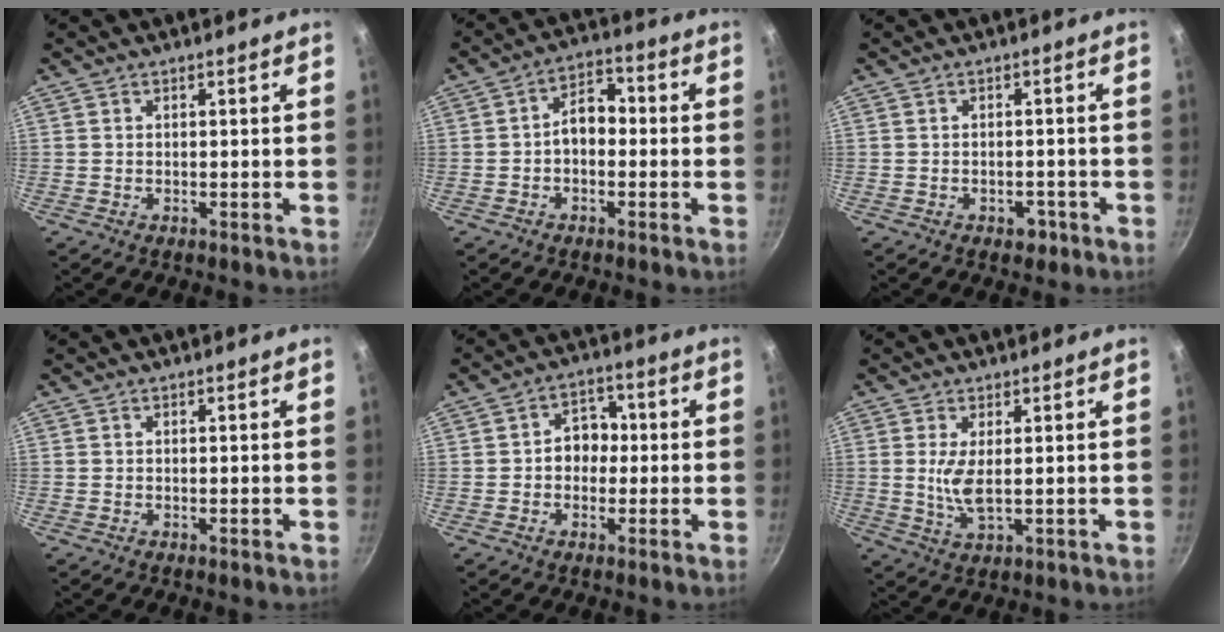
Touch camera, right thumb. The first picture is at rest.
{"total": 6.6, "force": [-0.7, 4.4, 4.9], "torque": [-0.057, 0.028, -0.023]}
{"total": 2.3, "force": [-1.3, 1.5, 1.1], "torque": [-0.002, 0.010, -0.014]}
{"total": 0.0}
{"total": 6.1, "force": [-0.2, 4.8, 3.7], "torque": [-0.025, 0.019, -0.013]}
{"total": 4.5, "force": [0.4, 1.4, 4.2], "torque": [-0.095, -0.014, 0.013]}